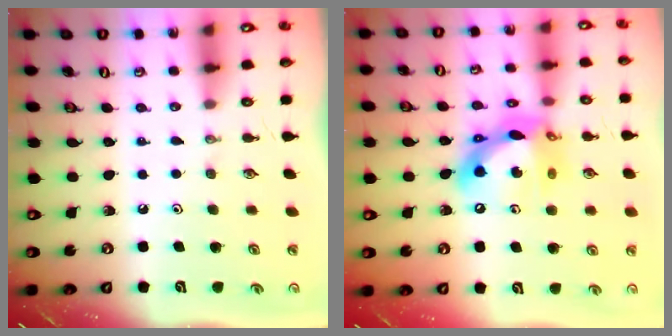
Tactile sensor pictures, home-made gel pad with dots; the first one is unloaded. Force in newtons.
{"total": 14.6, "press": 14.6, "slide": 1.6}